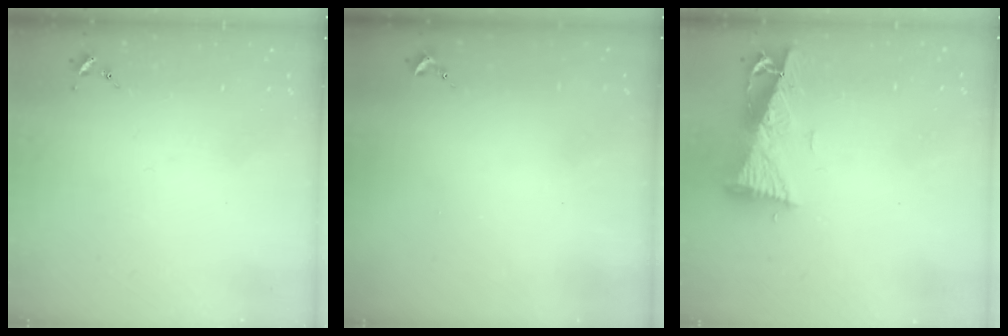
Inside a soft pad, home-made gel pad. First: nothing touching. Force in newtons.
{"total": 0.7, "press": 0.7, "slide": 0.1}
{"total": 9.5, "press": 9.5, "slide": 0.9}